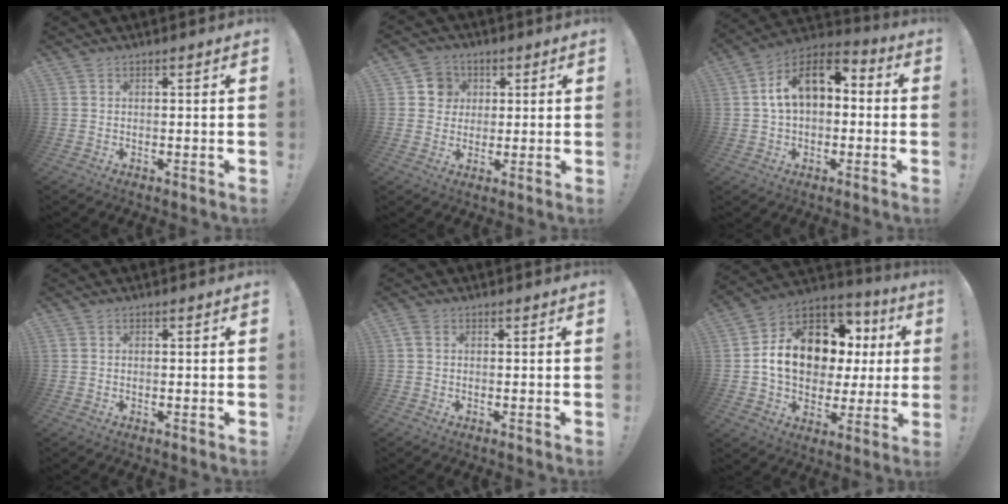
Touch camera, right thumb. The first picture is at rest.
{"total": 6.7, "force": [1.7, 6.4, 1.1], "torque": [-0.017, -0.006, 0.034]}
{"total": 13.4, "force": [3.2, 8.2, 10.1], "torque": [-0.159, 0.010, 0.059]}
{"total": 0.5, "force": [0.0, 0.5, 0.1], "torque": [-0.006, 0.004, 0.000]}
{"total": 1.5, "force": [0.4, 1.0, 1.0], "torque": [-0.016, 0.002, 0.006]}
{"total": 17.0, "force": [3.5, 12.5, 10.9], "torque": [-0.162, -0.006, 0.081]}